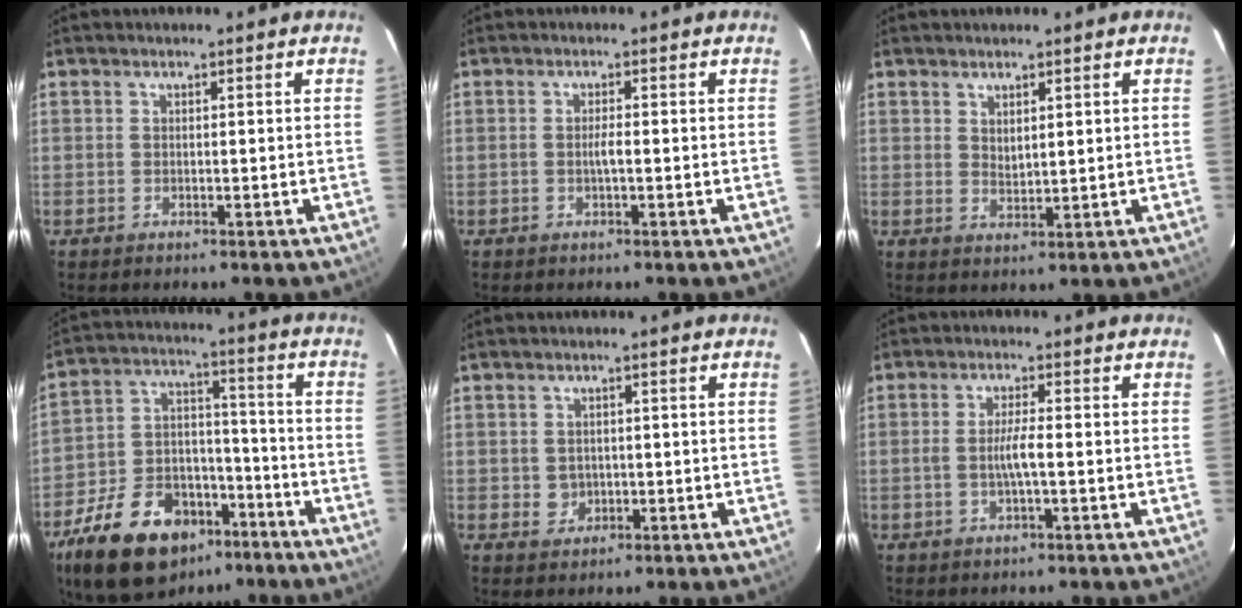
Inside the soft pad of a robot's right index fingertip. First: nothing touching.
{"total": 1.6, "force": [-0.4, 0.1, 1.6], "torque": [-0.029, 0.001, -0.008]}
{"total": 2.6, "force": [1.6, 1.2, 1.8], "torque": [-0.029, -0.005, 0.028]}
{"total": 21.1, "force": [-13.3, 12.1, 11.1], "torque": [-0.234, 0.023, -0.207]}
{"total": 2.6, "force": [0.0, 2.5, 0.7], "torque": [-0.012, 0.005, 0.006]}
{"total": 3.5, "force": [-0.8, 0.0, 3.5], "torque": [-0.064, 0.000, -0.014]}